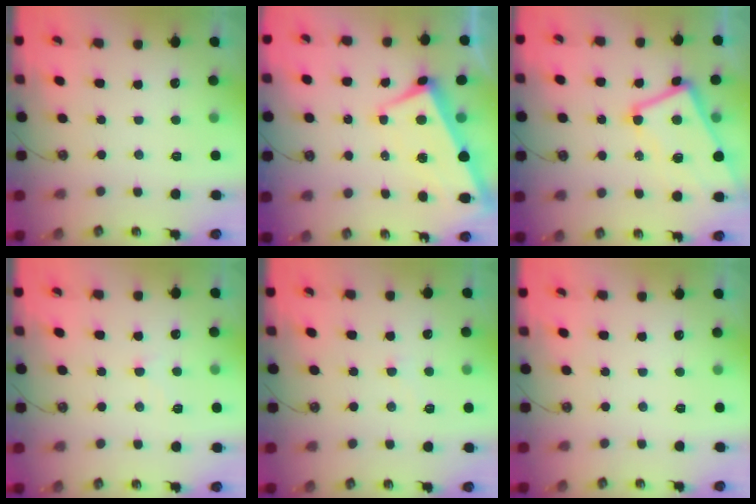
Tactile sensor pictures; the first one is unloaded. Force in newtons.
{"total": 1.1, "press": 0.3, "slide": 1.1}
{"total": 3.7, "press": 3.4, "slide": 1.4}
{"total": 1.1, "press": 1.0, "slide": 0.5}
{"total": 2.7, "press": 2.7, "slide": 0.5}
{"total": 0.0}